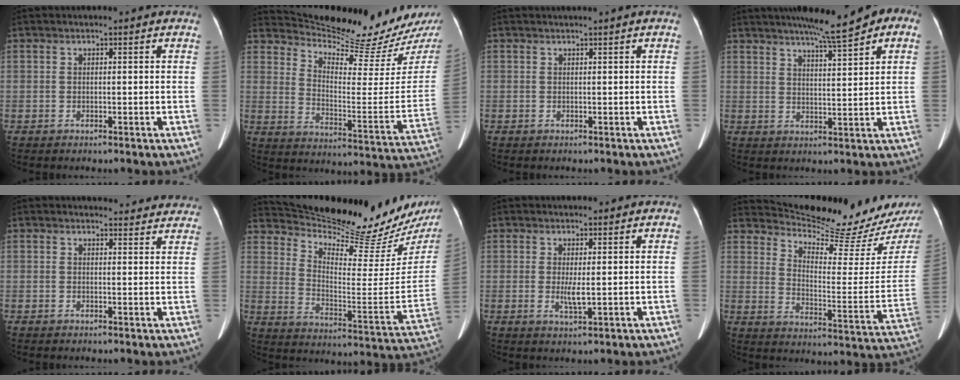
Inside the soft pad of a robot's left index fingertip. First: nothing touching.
{"total": 20.1, "force": [19.0, 0.8, 6.6], "torque": [-0.107, -0.091, 0.260]}
{"total": 0.0}
{"total": 9.6, "force": [6.6, 0.7, 6.9], "torque": [-0.094, 0.024, 0.089]}
{"total": 6.8, "force": [6.4, 2.1, 0.2], "torque": [0.022, 0.001, 0.047]}
{"total": 26.7, "force": [24.3, 3.7, 10.5], "torque": [-0.170, -0.096, 0.325]}
{"total": 2.4, "force": [0.1, 0.4, 2.3], "torque": [-0.046, -0.007, 0.007]}
{"total": 17.9, "force": [17.3, 0.4, 4.9], "torque": [-0.080, -0.090, 0.231]}